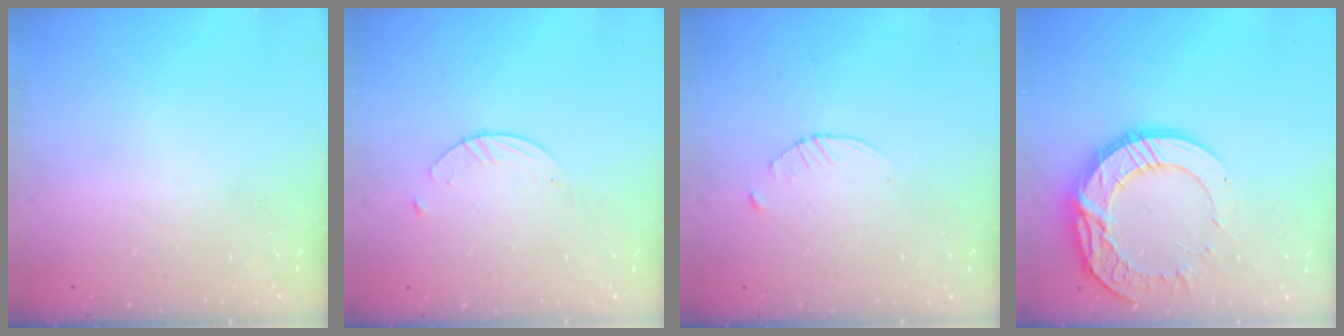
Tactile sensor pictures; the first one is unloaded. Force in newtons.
{"total": 2.7, "press": 2.6, "slide": 0.3}
{"total": 2.9, "press": 2.9, "slide": 0.4}
{"total": 15.6, "press": 15.5, "slide": 1.2}